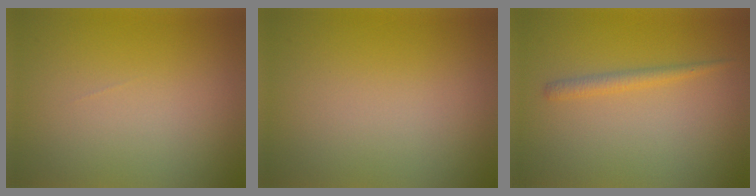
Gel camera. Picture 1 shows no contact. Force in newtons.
{"total": 0.0}
{"total": 1.5, "press": 1.5, "slide": 0.0}